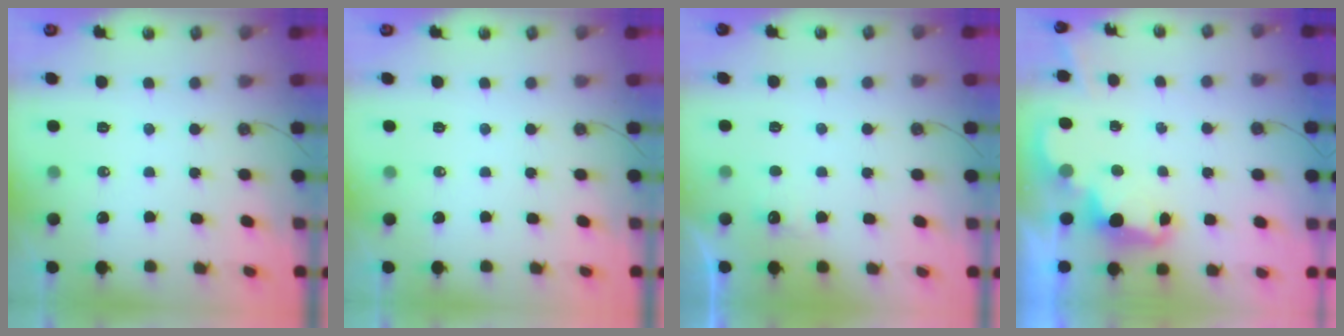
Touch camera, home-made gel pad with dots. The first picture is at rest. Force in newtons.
{"total": 0.0}
{"total": 5.9, "press": 5.8, "slide": 1.2}
{"total": 2.5, "press": 2.5, "slide": 0.5}